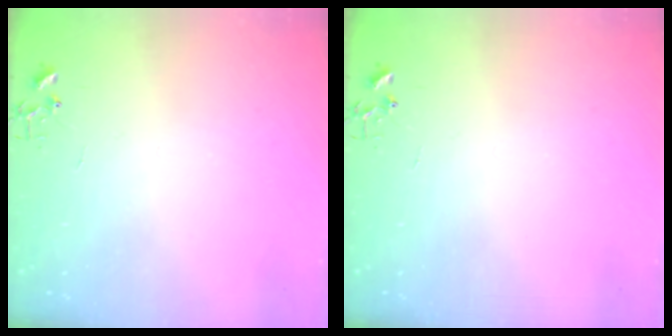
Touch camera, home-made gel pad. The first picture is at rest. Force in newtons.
{"total": 0.0}